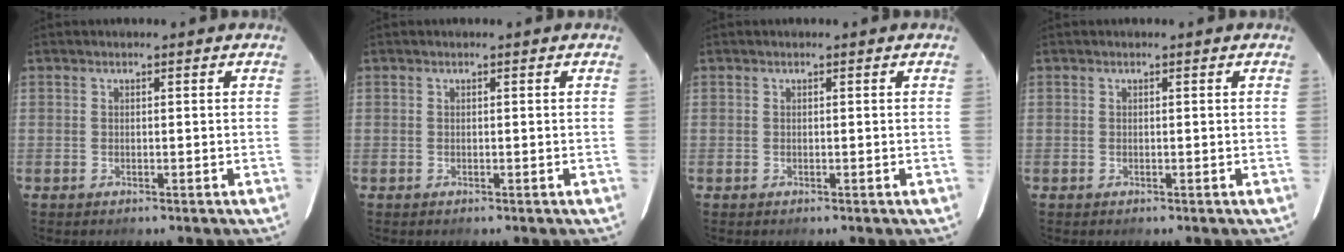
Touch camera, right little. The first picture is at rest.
{"total": 0.0}
{"total": 0.0}
{"total": 0.0}